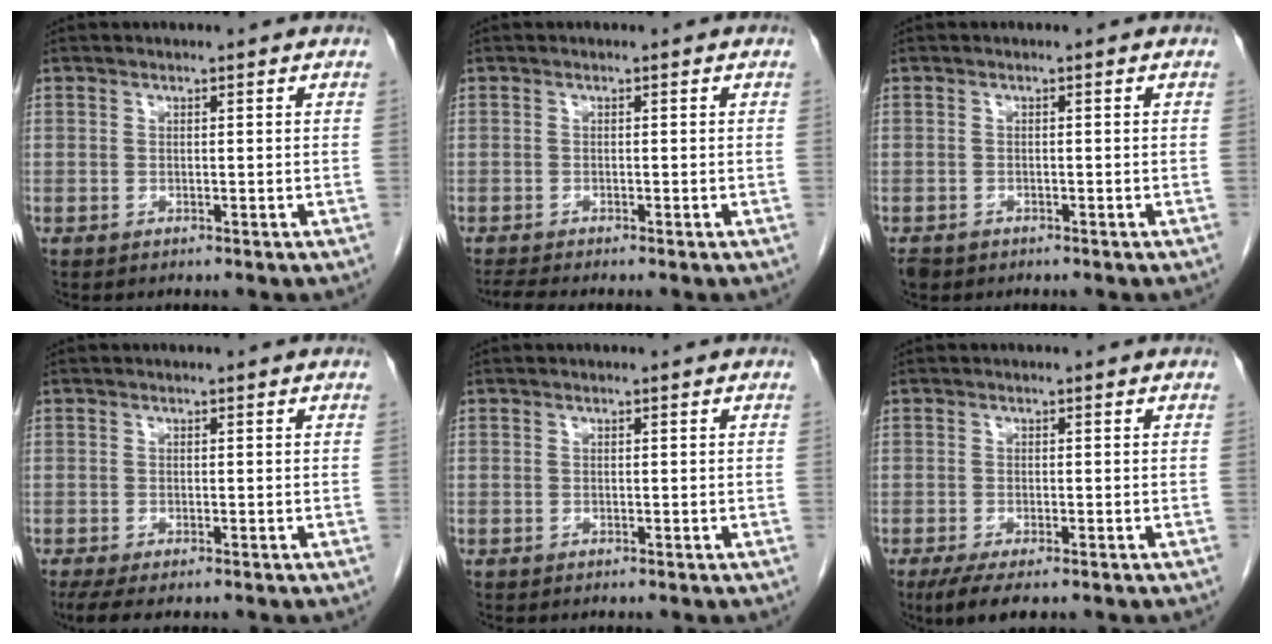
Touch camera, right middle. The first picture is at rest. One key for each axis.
{"total": 1.6, "fx": -1.4, "fy": -0.6, "fz": 0.5, "tx": -0.018, "ty": -0.009, "tz": -0.030}
{"total": 2.2, "fx": -1.6, "fy": 1.3, "fz": 0.6, "tx": -0.015, "ty": -0.002, "tz": -0.025}
{"total": 4.5, "fx": -3.3, "fy": 1.3, "fz": 2.8, "tx": -0.048, "ty": -0.015, "tz": -0.050}
{"total": 0.0}
{"total": 5.0, "fx": -3.4, "fy": 1.2, "fz": 3.5, "tx": -0.058, "ty": -0.014, "tz": -0.051}